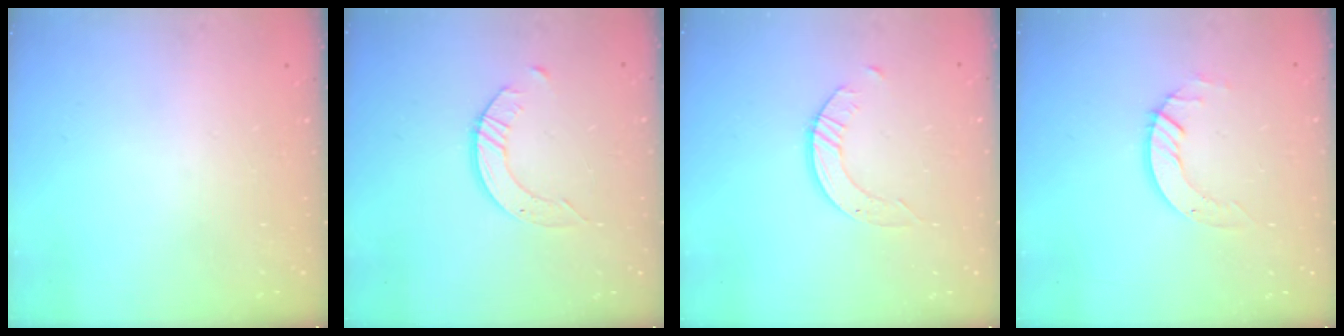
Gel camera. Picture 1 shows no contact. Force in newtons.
{"total": 3.2, "press": 3.2, "slide": 0.4}
{"total": 3.1, "press": 3.1, "slide": 0.4}
{"total": 5.1, "press": 5.1, "slide": 0.4}